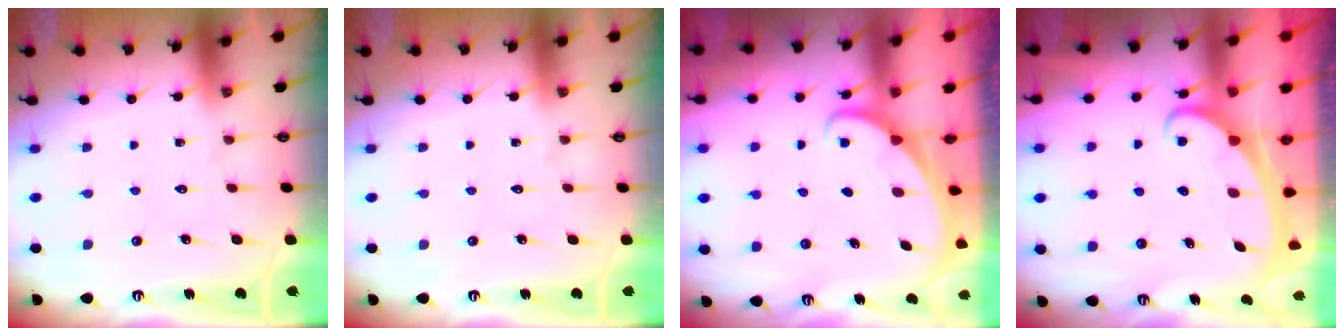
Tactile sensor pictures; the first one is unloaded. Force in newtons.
{"total": 0.0}
{"total": 1.6, "press": 1.6, "slide": 0.1}
{"total": 2.3, "press": 2.2, "slide": 0.3}